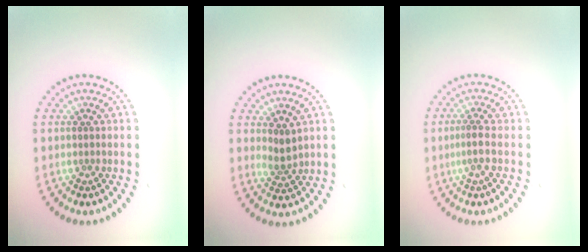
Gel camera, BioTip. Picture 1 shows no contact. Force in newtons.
{"total": 1.6, "press": 1.2, "slide": 1.0}
{"total": 1.5, "press": 1.2, "slide": 0.9}